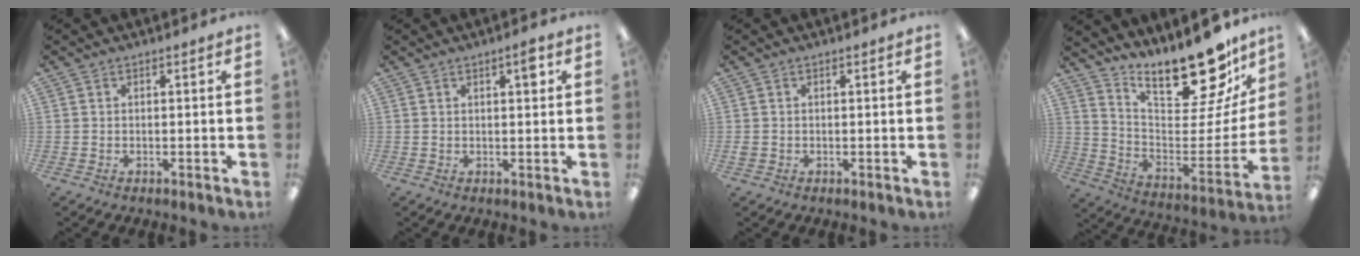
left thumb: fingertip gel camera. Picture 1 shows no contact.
{"total": 3.2, "force": [1.6, 0.8, 2.7], "torque": [-0.032, -0.005, 0.020]}
{"total": 0.9, "force": [0.0, 0.7, 0.6], "torque": [-0.011, 0.005, -0.001]}
{"total": 22.4, "force": [18.2, 7.3, 10.9], "torque": [-0.131, -0.146, 0.302]}